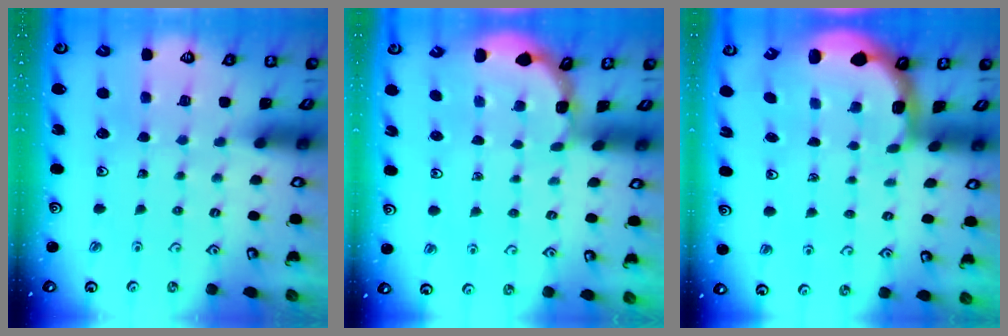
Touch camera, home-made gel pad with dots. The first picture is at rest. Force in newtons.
{"total": 1.6, "press": 1.6, "slide": 0.1}
{"total": 2.1, "press": 1.9, "slide": 0.8}